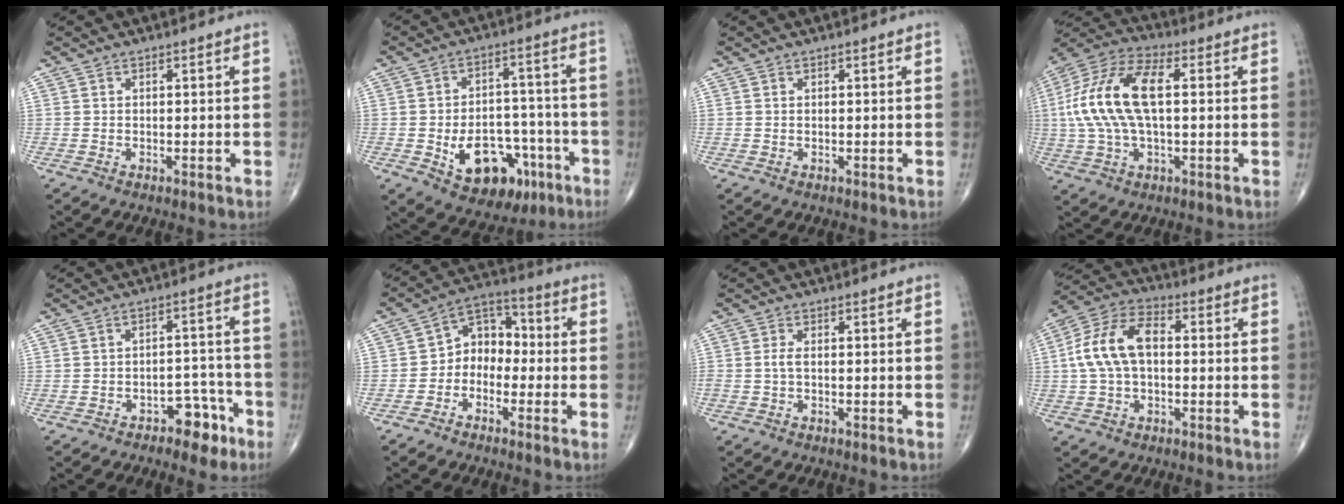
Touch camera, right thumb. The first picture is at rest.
{"total": 15.6, "force": [-6.2, 10.1, 10.1], "torque": [-0.113, 0.042, -0.079]}
{"total": 0.0}
{"total": 17.3, "force": [1.6, 8.1, 15.2], "torque": [-0.321, 0.029, 0.025]}
{"total": 6.6, "force": [-4.1, 3.7, 3.6], "torque": [-0.024, 0.045, -0.057]}
{"total": 8.0, "force": [-1.7, 6.2, 4.8], "torque": [-0.038, 0.041, -0.050]}
{"total": 1.5, "force": [-0.2, 0.5, 1.4], "torque": [-0.033, 0.000, -0.004]}
{"total": 12.1, "force": [0.6, 7.2, 9.8], "torque": [-0.193, 0.034, 0.002]}